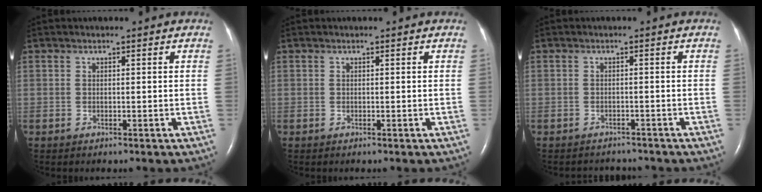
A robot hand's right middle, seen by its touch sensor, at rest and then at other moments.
{"total": 0.0}
{"total": 3.7, "force": [-3.6, 1.0, 0.1], "torque": [-0.001, -0.004, -0.048]}